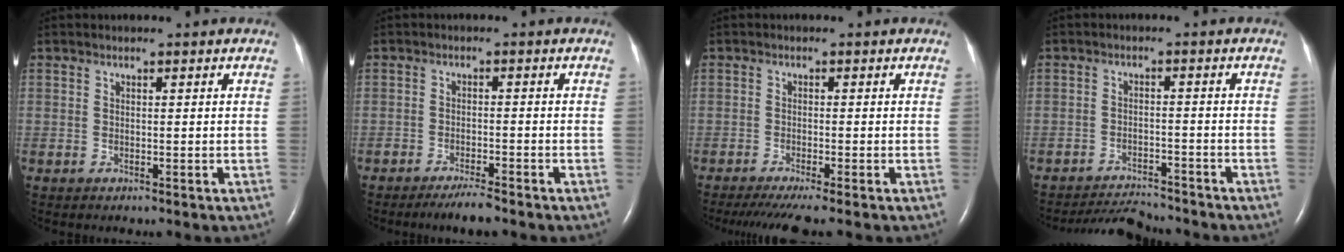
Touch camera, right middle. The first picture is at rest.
{"total": 3.5, "force": [-2.9, 0.2, 1.8], "torque": [-0.037, -0.007, -0.052]}
{"total": 6.2, "force": [-5.1, -0.3, 3.6], "torque": [-0.052, -0.017, -0.082]}
{"total": 5.9, "force": [-5.9, 0.3, 0.3], "torque": [-0.007, -0.009, -0.099]}